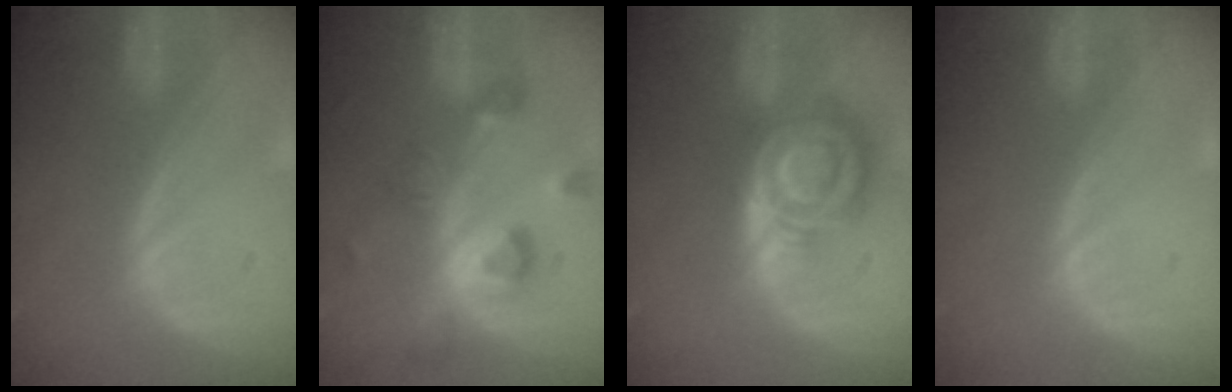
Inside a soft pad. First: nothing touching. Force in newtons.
{"total": 7.9, "press": 7.7, "slide": 2.1}
{"total": 8.8, "press": 8.8, "slide": 0.5}
{"total": 0.0}